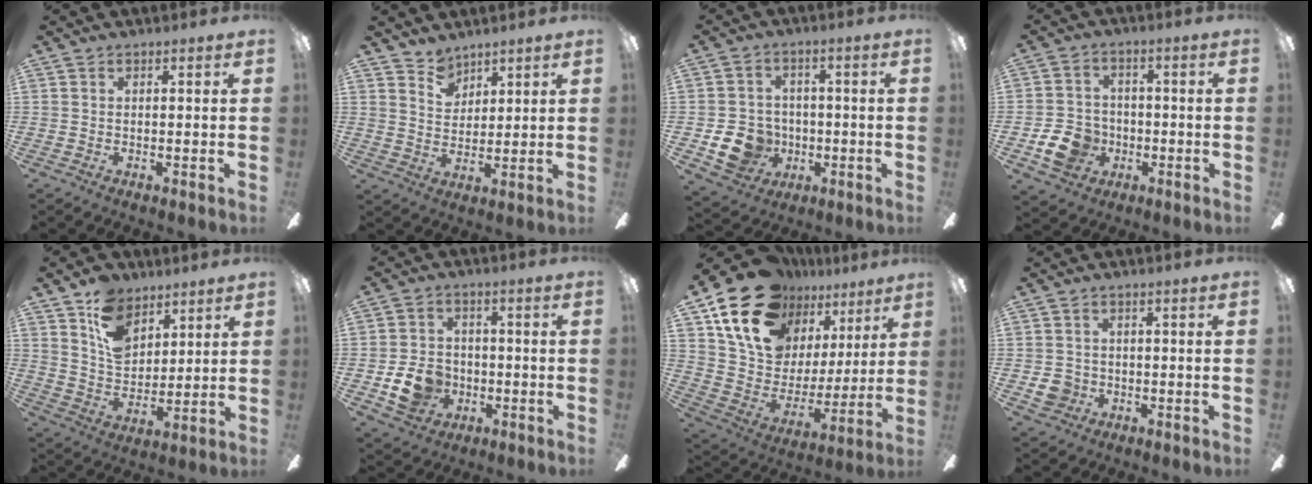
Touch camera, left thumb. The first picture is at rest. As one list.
[{"total": 5.6, "force": [4.8, 2.9, 0.3], "torque": [-0.009, -0.025, 0.090]}, {"total": 10.8, "force": [-3.0, 9.3, 4.6], "torque": [-0.102, 0.024, -0.049]}, {"total": 9.8, "force": [-3.6, 7.9, 4.5], "torque": [-0.106, 0.024, -0.066]}, {"total": 12.6, "force": [7.6, 8.2, 5.7], "torque": [-0.099, -0.030, 0.146]}, {"total": 9.9, "force": [-3.0, 8.2, 4.7], "torque": [-0.105, 0.018, -0.057]}, {"total": 20.3, "force": [14.6, 11.5, 8.1], "torque": [-0.157, -0.091, 0.272]}, {"total": 4.4, "force": [-0.8, 4.1, 1.4], "torque": [-0.017, 0.003, -0.016]}]